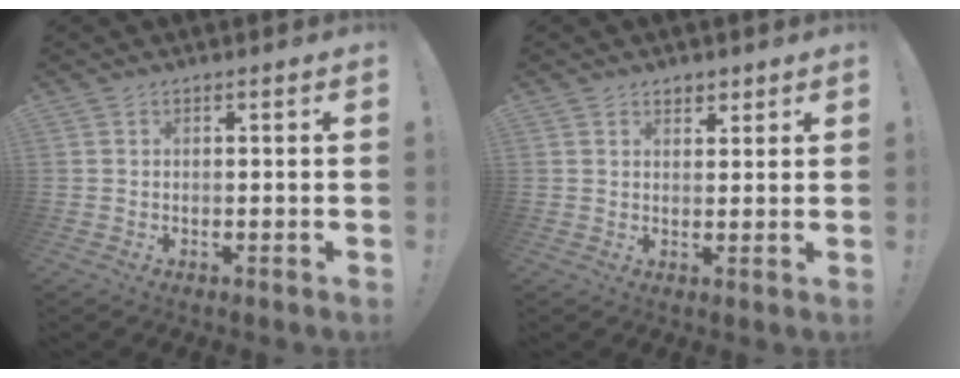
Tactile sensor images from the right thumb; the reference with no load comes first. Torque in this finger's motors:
{"motor_torque": [-0.27, 0.16, 0.31, 0.27, -0.03]}